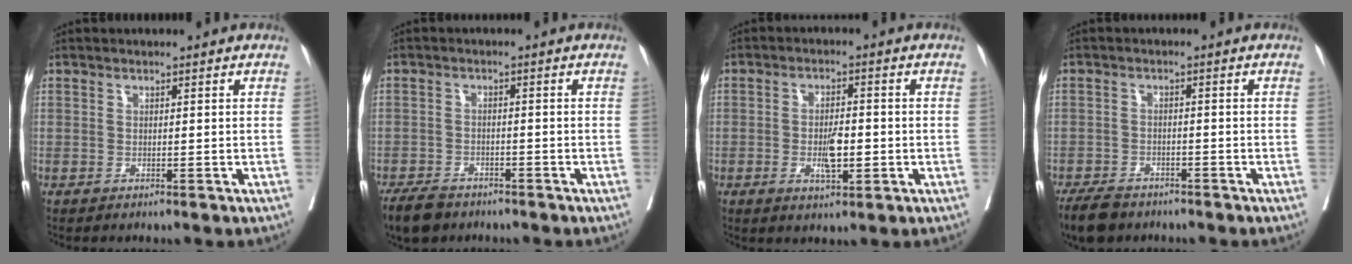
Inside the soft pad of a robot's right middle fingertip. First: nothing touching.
{"total": 5.5, "force": [-4.5, 2.5, 1.9], "torque": [-0.034, -0.005, -0.076]}
{"total": 4.9, "force": [-1.1, 1.6, 4.5], "torque": [-0.081, -0.002, -0.014]}
{"total": 5.7, "force": [-4.8, 2.4, 2.0], "torque": [-0.035, -0.007, -0.080]}